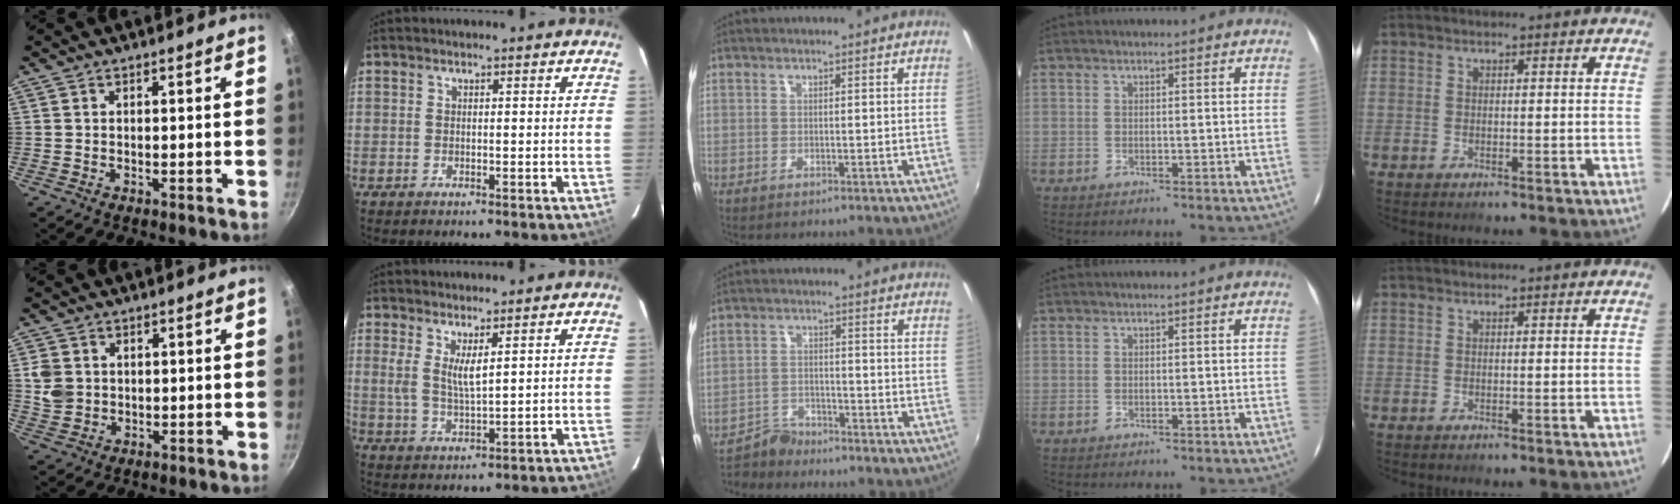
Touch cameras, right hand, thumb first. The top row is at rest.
{"thumb": {"total": 5.6, "force": [0.9, 4.7, 2.8], "torque": [-0.039, -0.002, 0.024]}, "index": {"total": 4.4, "force": [2.0, 0.7, 3.9], "torque": [-0.076, -0.012, 0.038]}, "middle": {"total": 4.8, "force": [-4.5, 1.6, 0.0], "torque": [-0.009, 0.008, -0.085]}}